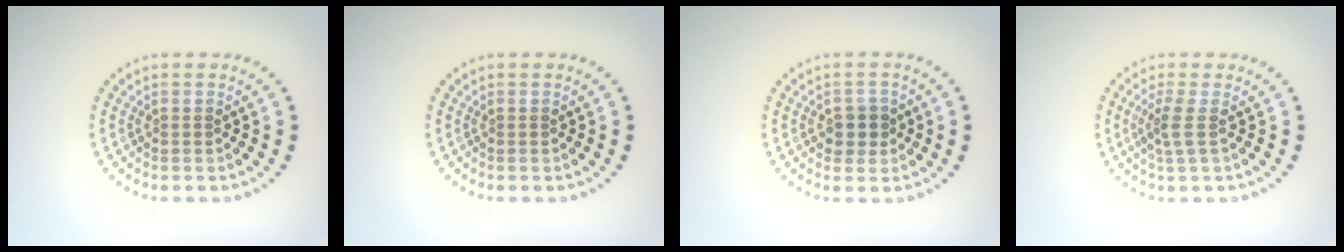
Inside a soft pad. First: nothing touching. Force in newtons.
{"total": 0.0}
{"total": 2.2, "press": 2.1, "slide": 0.7}
{"total": 1.8, "press": 1.3, "slide": 1.1}